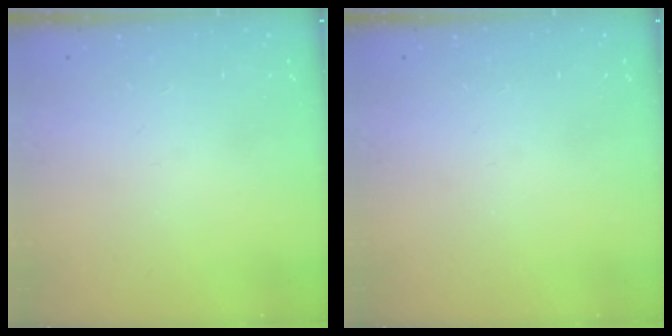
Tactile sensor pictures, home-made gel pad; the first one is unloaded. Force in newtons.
{"total": 0.0}